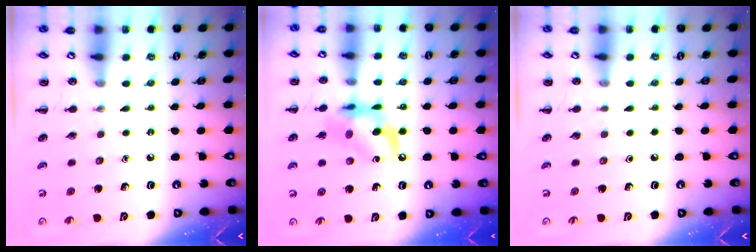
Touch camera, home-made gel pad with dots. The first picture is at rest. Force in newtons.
{"total": 13.6, "press": 13.2, "slide": 3.3}
{"total": 0.0}